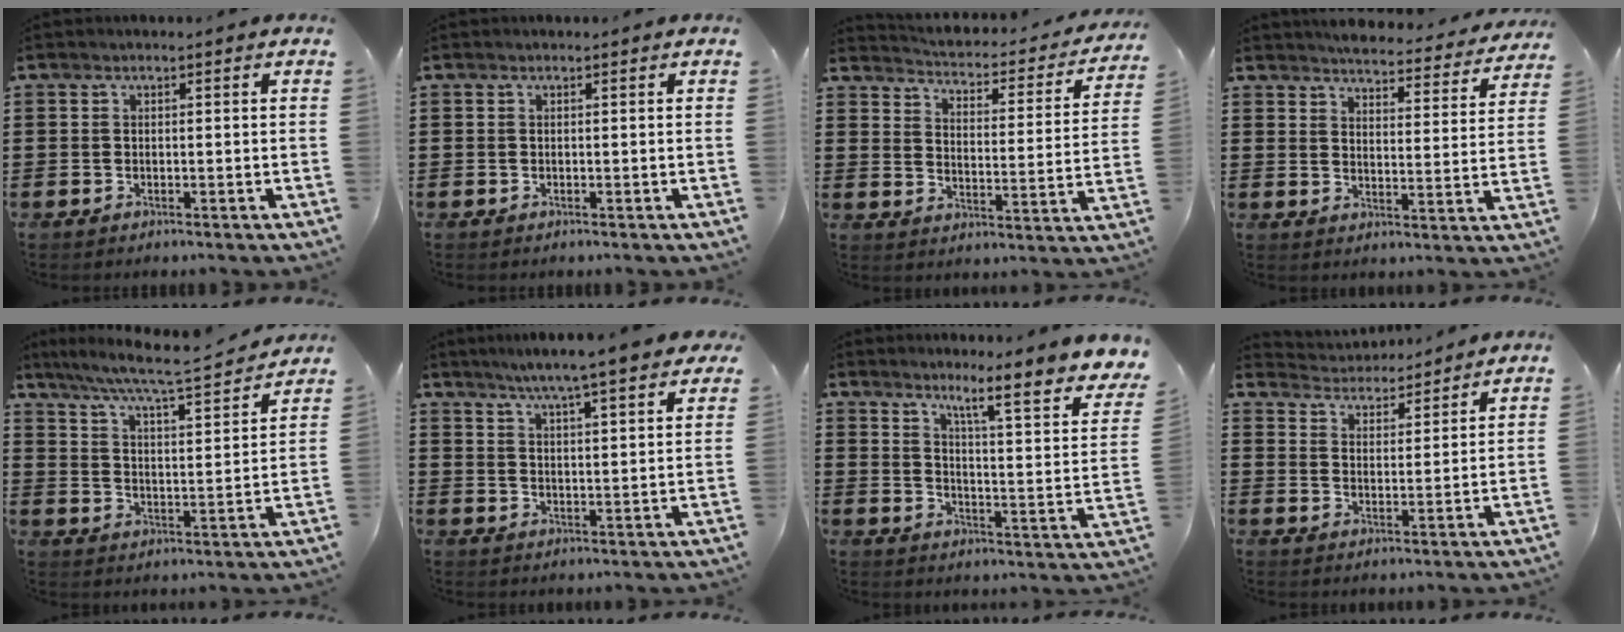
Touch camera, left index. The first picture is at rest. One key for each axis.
{"total": 0.0}
{"total": 2.9, "fx": 2.9, "fy": 0.2, "fz": 0.3, "tx": -0.027, "ty": -0.028, "tz": 0.041}
{"total": 4.3, "fx": 4.3, "fy": 0.0, "fz": 0.6, "tx": -0.024, "ty": -0.033, "tz": 0.070}
{"total": 6.6, "fx": 5.8, "fy": -0.2, "fz": 3.2, "tx": -0.084, "ty": -0.039, "tz": 0.091}
{"total": 5.5, "fx": 4.9, "fy": -0.2, "fz": 2.5, "tx": -0.067, "ty": -0.020, "tz": 0.083}
{"total": 6.9, "fx": 5.3, "fy": -0.9, "fz": 4.3, "tx": -0.074, "ty": -0.066, "tz": 0.070}
{"total": 4.0, "fx": 4.0, "fy": 0.4, "fz": 0.0, "tx": -0.020, "ty": -0.023, "tz": 0.068}